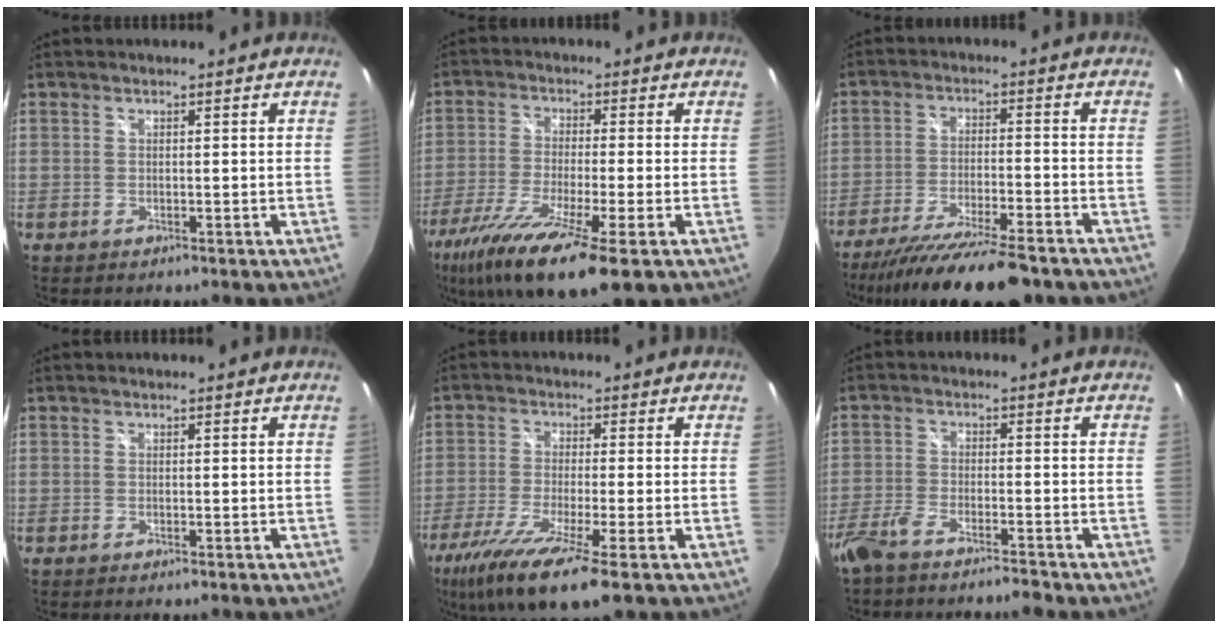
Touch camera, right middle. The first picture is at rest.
{"total": 15.9, "force": [-9.2, 2.2, 12.7], "torque": [-0.254, -0.061, -0.166]}
{"total": 17.6, "force": [-14.7, 2.6, 9.4], "torque": [-0.182, -0.038, -0.234]}
{"total": 0.0}
{"total": 13.2, "force": [-7.9, 1.4, 10.5], "torque": [-0.222, -0.054, -0.144]}
{"total": 6.4, "force": [-5.6, 0.9, 3.0], "torque": [-0.082, -0.010, -0.106]}